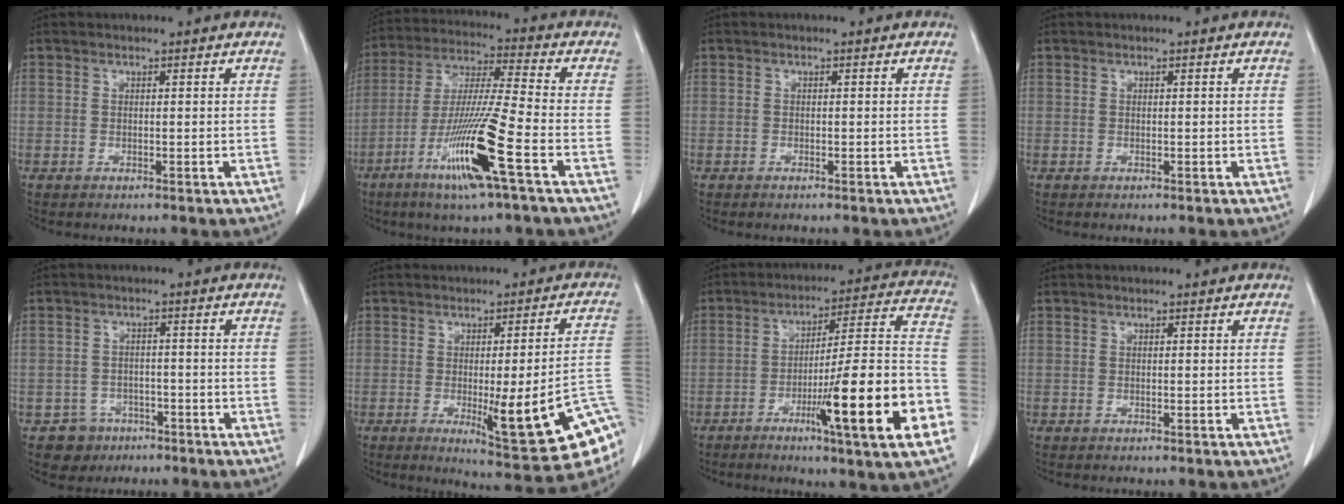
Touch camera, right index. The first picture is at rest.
{"total": 14.9, "force": [-6.6, -0.5, 13.3], "torque": [-0.269, -0.022, -0.126]}
{"total": 0.0}
{"total": 0.0}
{"total": 4.6, "force": [-2.6, 3.7, -0.2], "torque": [0.011, 0.016, -0.037]}
{"total": 17.3, "force": [-5.0, 1.8, 16.5], "torque": [-0.140, -0.002, -0.052]}
{"total": 20.7, "force": [-7.9, -0.1, 19.2], "torque": [-0.238, -0.005, -0.123]}
{"total": 0.0}